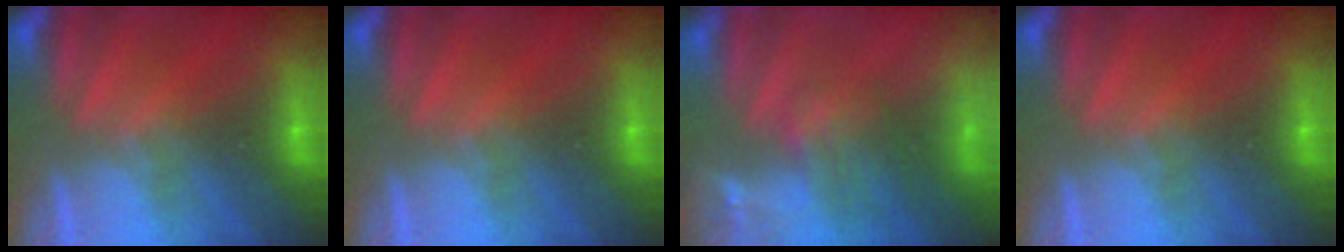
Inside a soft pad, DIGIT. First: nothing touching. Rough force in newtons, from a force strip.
{"total": 0.0}
{"total": 3.4}
{"total": 0.0}